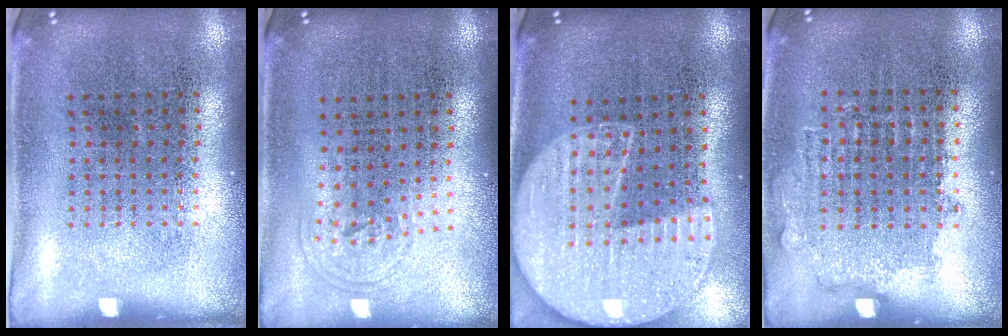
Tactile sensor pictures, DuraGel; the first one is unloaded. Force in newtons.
{"total": 0.8, "press": 0.6, "slide": 0.6}
{"total": 2.1, "press": 1.8, "slide": 1.0}
{"total": 0.9, "press": 0.8, "slide": 0.3}